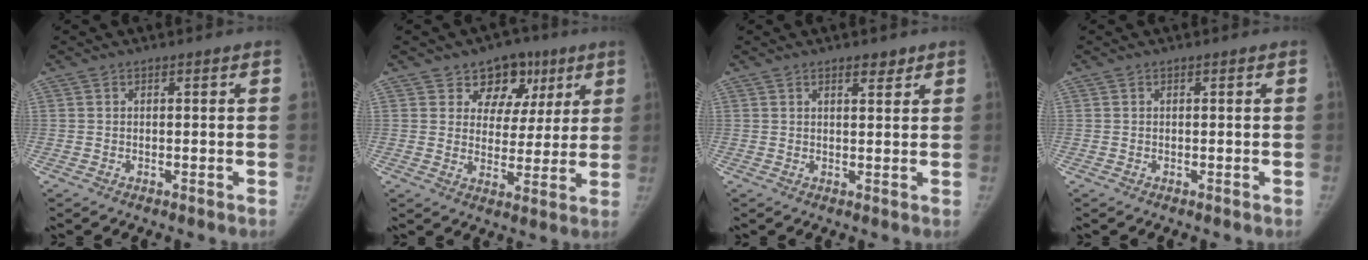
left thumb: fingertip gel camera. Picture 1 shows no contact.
{"total": 10.3, "force": [5.6, 8.0, 3.4], "torque": [0.001, -0.014, 0.081]}
{"total": 2.5, "force": [1.8, 1.0, 1.4], "torque": [-0.013, -0.011, 0.027]}
{"total": 0.0}